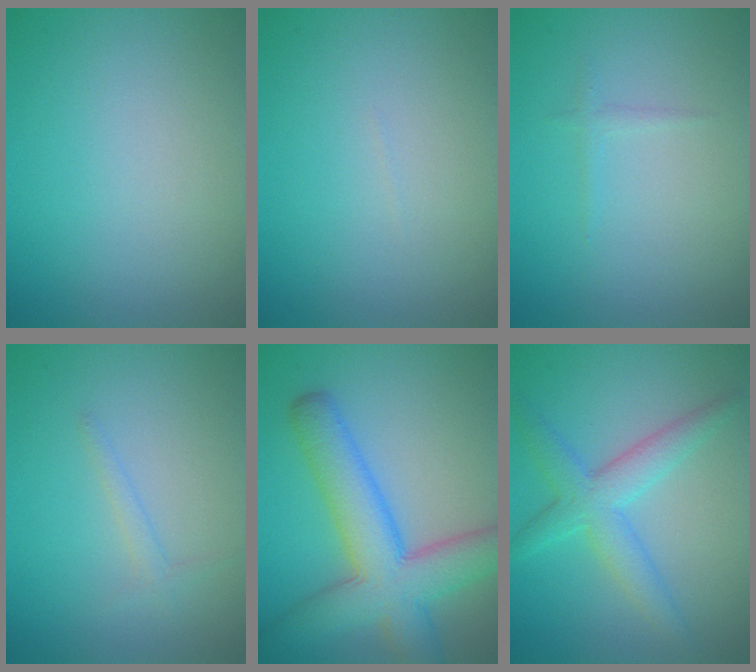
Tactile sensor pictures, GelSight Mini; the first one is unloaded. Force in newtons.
{"total": 0.0}
{"total": 0.6, "press": 0.6, "slide": 0.0}
{"total": 1.0, "press": 1.0, "slide": 0.0}
{"total": 8.4, "press": 8.4, "slide": 0.4}
{"total": 4.0, "press": 4.0, "slide": 0.1}